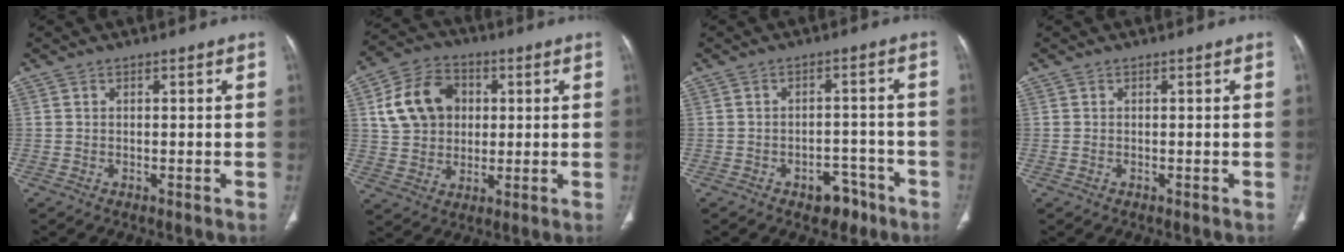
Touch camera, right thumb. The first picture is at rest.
{"total": 12.8, "force": [2.8, 10.3, 7.1], "torque": [-0.105, 0.009, 0.050]}
{"total": 5.5, "force": [-3.5, 3.5, 2.4], "torque": [-0.009, 0.032, -0.043]}
{"total": 0.5, "force": [-0.1, 0.3, 0.4], "torque": [-0.014, 0.002, 0.000]}